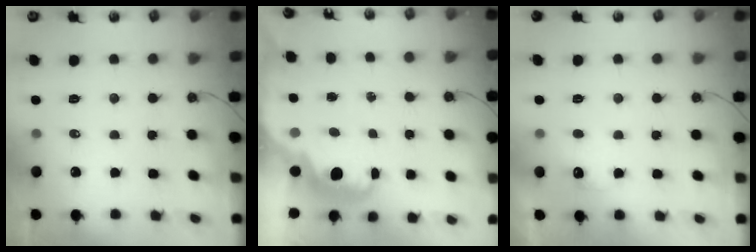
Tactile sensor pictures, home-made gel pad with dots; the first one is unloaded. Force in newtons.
{"total": 3.8, "press": 3.8, "slide": 0.3}
{"total": 6.7, "press": 6.6, "slide": 1.3}